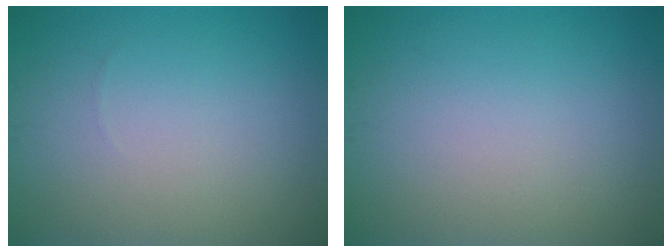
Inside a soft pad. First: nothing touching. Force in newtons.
{"total": 0.0}